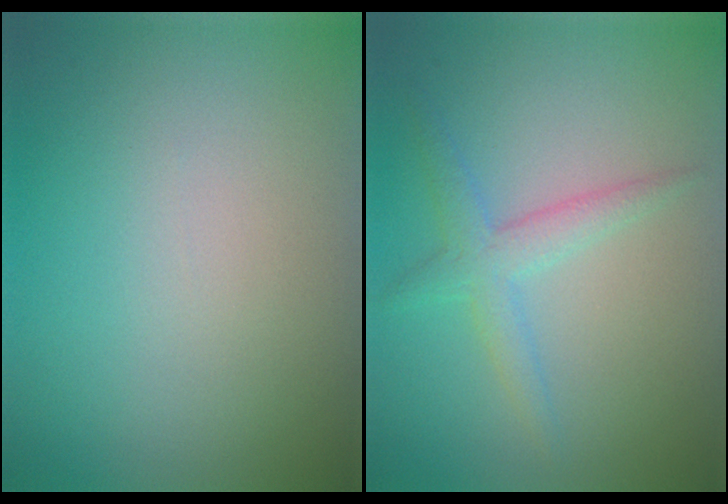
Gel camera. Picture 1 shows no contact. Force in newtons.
{"total": 2.4, "press": 2.4, "slide": 0.1}